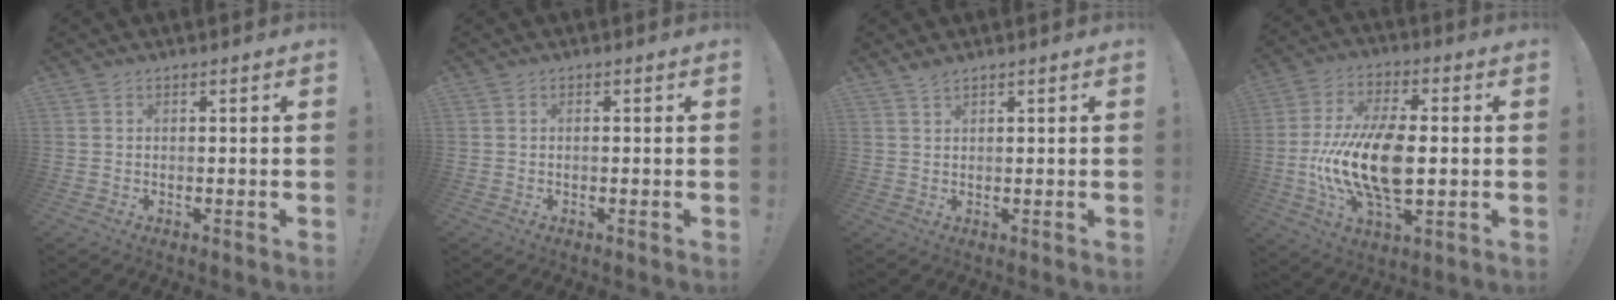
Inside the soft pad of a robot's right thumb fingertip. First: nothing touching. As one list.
[{"total": 0.0}, {"total": 1.9, "force": [1.7, 0.4, 0.8], "torque": [-0.008, -0.005, 0.030]}, {"total": 19.5, "force": [-2.0, 10.3, 16.5], "torque": [-0.317, -0.005, -0.034]}]